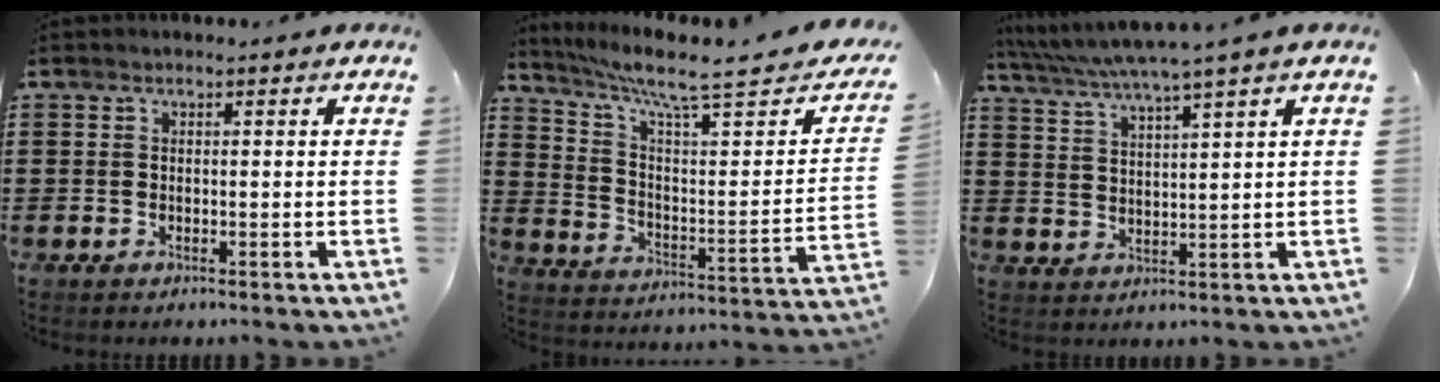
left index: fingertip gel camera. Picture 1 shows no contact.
{"total": 8.5, "force": [6.8, 0.5, 5.2], "torque": [-0.112, -0.047, 0.104]}
{"total": 4.4, "force": [3.6, -0.9, 2.3], "torque": [-0.058, -0.024, 0.057]}